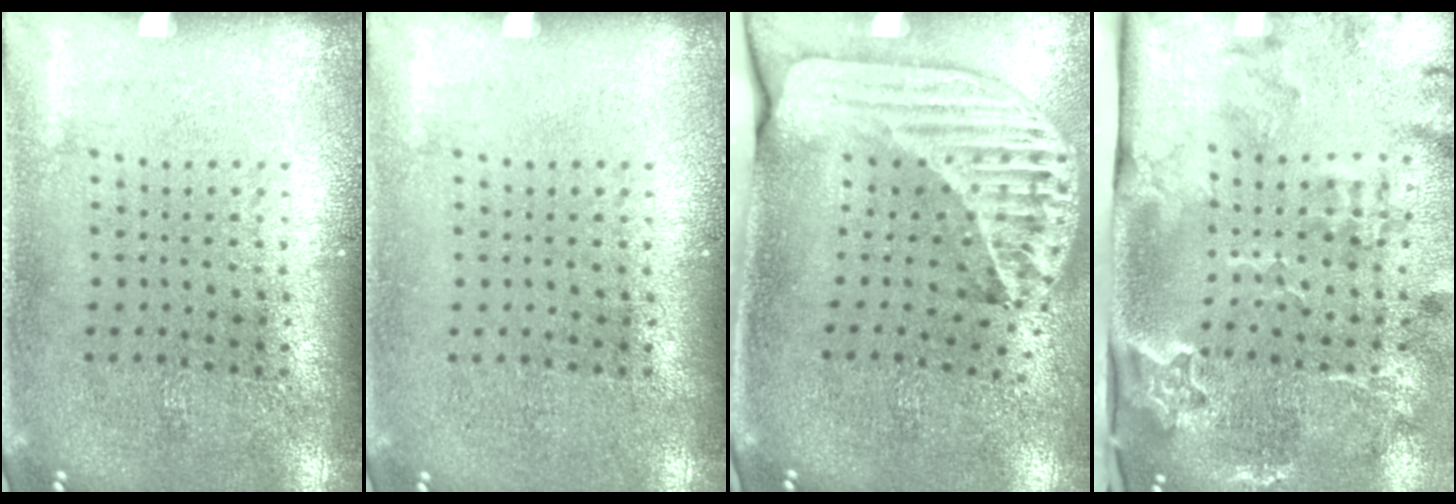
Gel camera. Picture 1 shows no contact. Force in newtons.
{"total": 0.0}
{"total": 2.6, "press": 1.8, "slide": 1.8}
{"total": 3.6, "press": 2.4, "slide": 2.6}